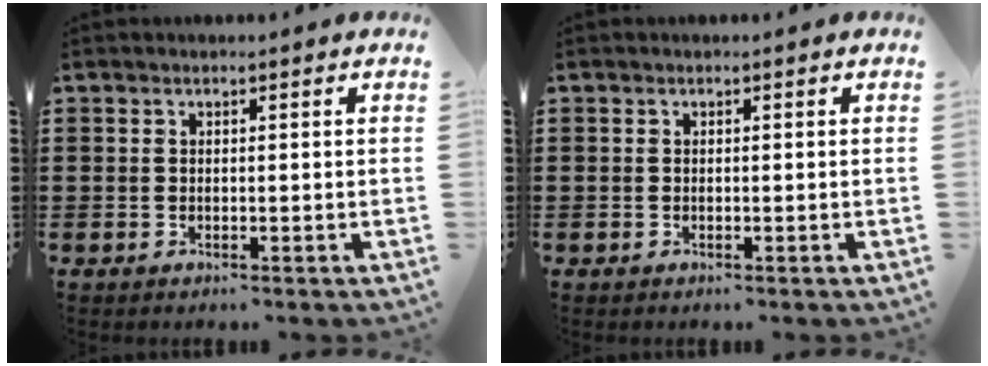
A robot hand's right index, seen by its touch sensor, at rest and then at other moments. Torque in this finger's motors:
{"motor_torque": [-0.27, 1.87, 0.00, -0.01]}